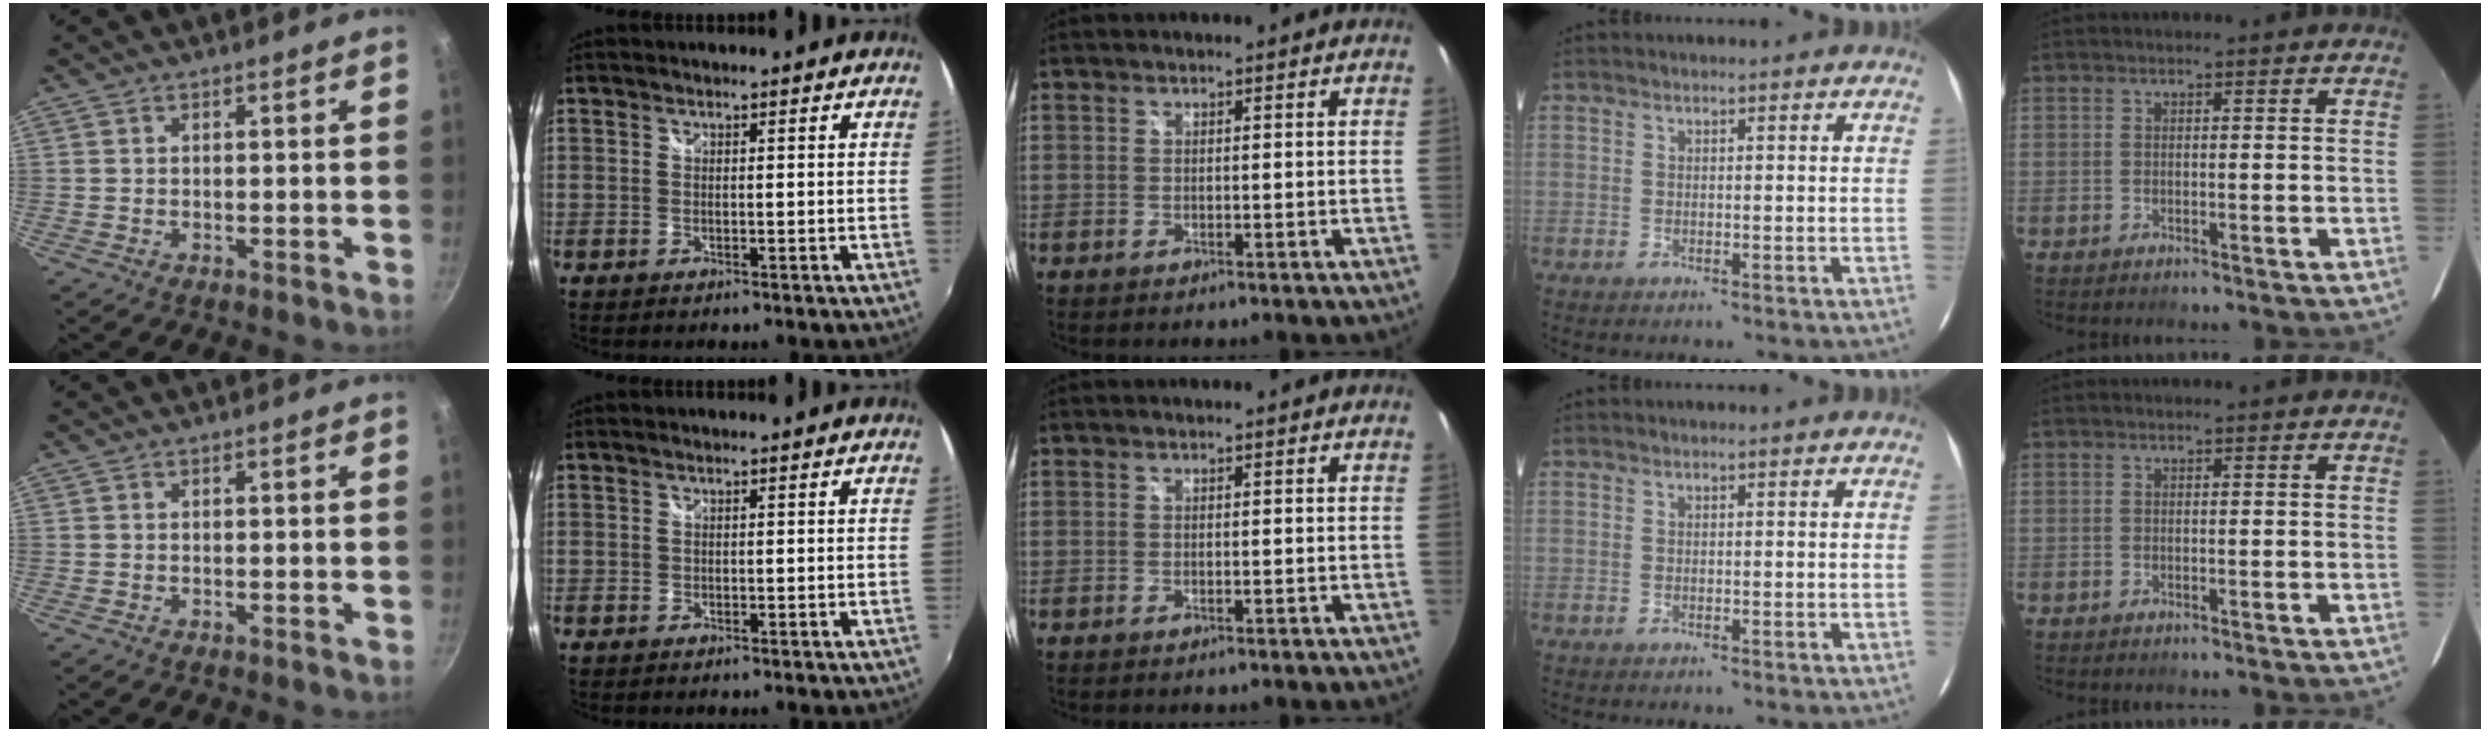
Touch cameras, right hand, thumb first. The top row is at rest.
{}